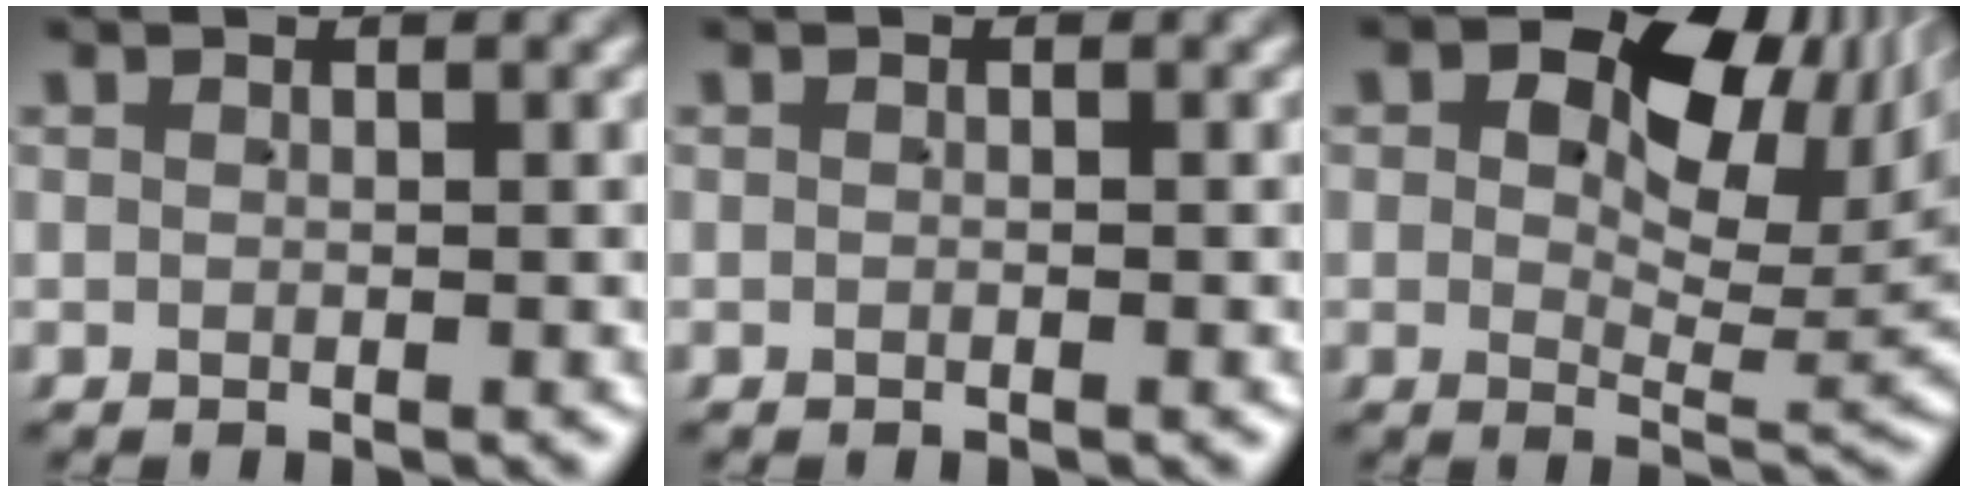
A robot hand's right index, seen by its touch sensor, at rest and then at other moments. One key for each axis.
{"total": 0.0}
{"total": 9.4, "fx": 2.6, "fy": 5.1, "fz": 7.5, "tx": -0.099, "ty": -0.007, "tz": 0.039}